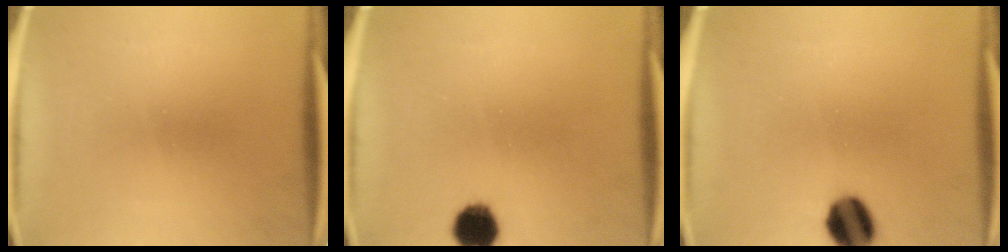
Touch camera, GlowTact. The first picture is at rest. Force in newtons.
{"total": 6.5}
{"total": 8.6}